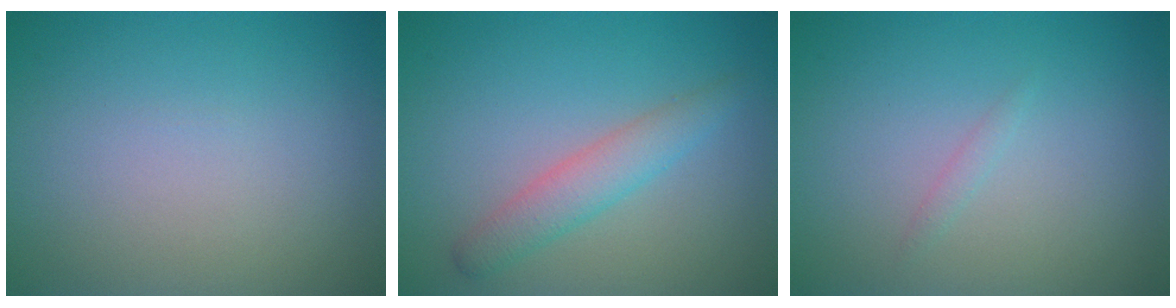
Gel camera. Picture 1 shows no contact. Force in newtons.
{"total": 2.7, "press": 2.7, "slide": 0.0}
{"total": 0.6, "press": 0.6, "slide": 0.0}